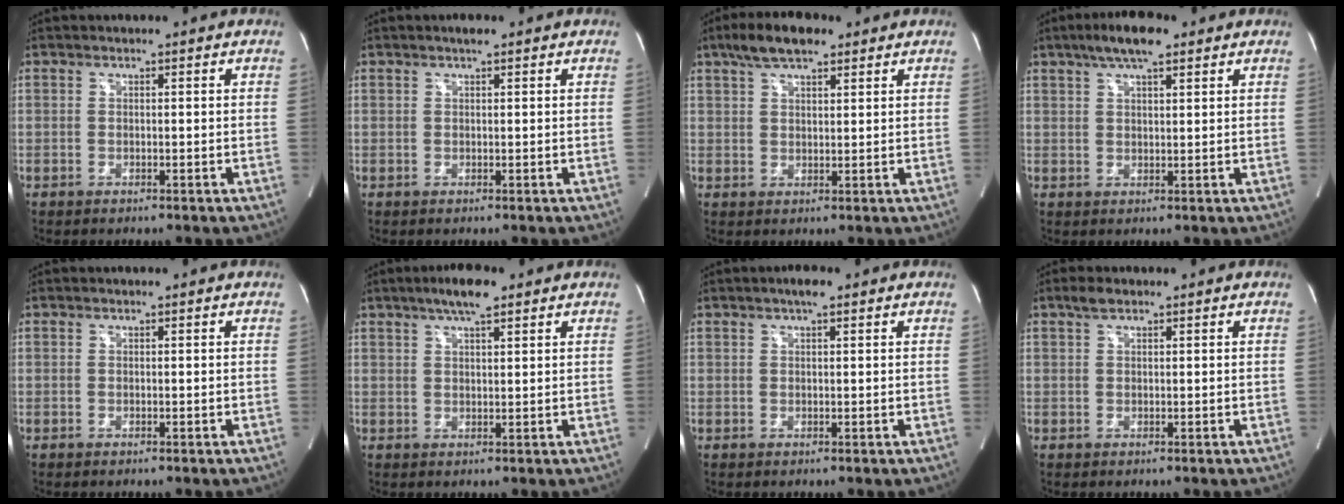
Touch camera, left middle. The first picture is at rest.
{"total": 1.1, "force": [0.8, 0.1, 0.8], "torque": [-0.019, 0.002, 0.015]}
{"total": 7.0, "force": [4.9, 2.5, 4.4], "torque": [-0.088, 0.018, 0.086]}
{"total": 6.5, "force": [4.3, 1.6, 4.6], "torque": [-0.090, 0.013, 0.074]}
{"total": 0.0}
{"total": 5.4, "force": [3.7, 1.0, 3.8], "torque": [-0.074, 0.009, 0.061]}
{"total": 2.2, "force": [1.4, 0.3, 1.6], "torque": [-0.033, 0.007, 0.022]}
{"total": 1.8, "force": [1.3, 0.7, 1.0], "torque": [-0.027, 0.009, 0.025]}